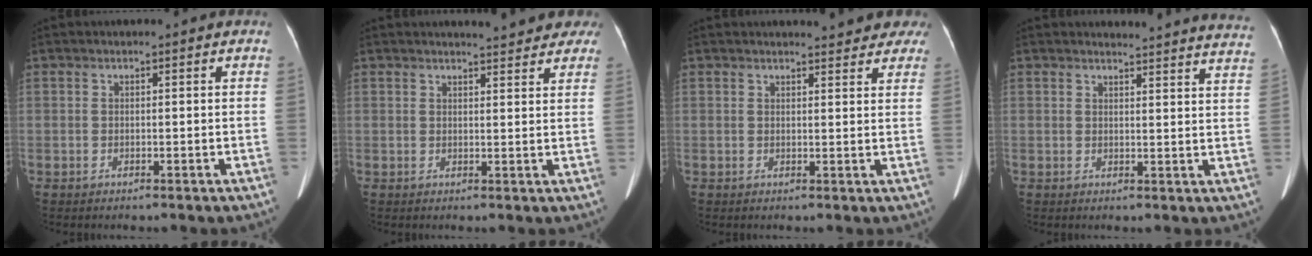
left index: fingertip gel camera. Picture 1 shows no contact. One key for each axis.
{"total": 8.2, "fx": 7.4, "fy": 1.9, "fz": 3.0, "tx": -0.025, "ty": 0.000, "tz": 0.068}
{"total": 9.1, "fx": 8.3, "fy": 2.4, "fz": 2.9, "tx": -0.016, "ty": -0.001, "tz": 0.073}
{"total": 17.6, "fx": 17.4, "fy": 0.8, "fz": 2.7, "tx": -0.015, "ty": -0.079, "tz": 0.171}